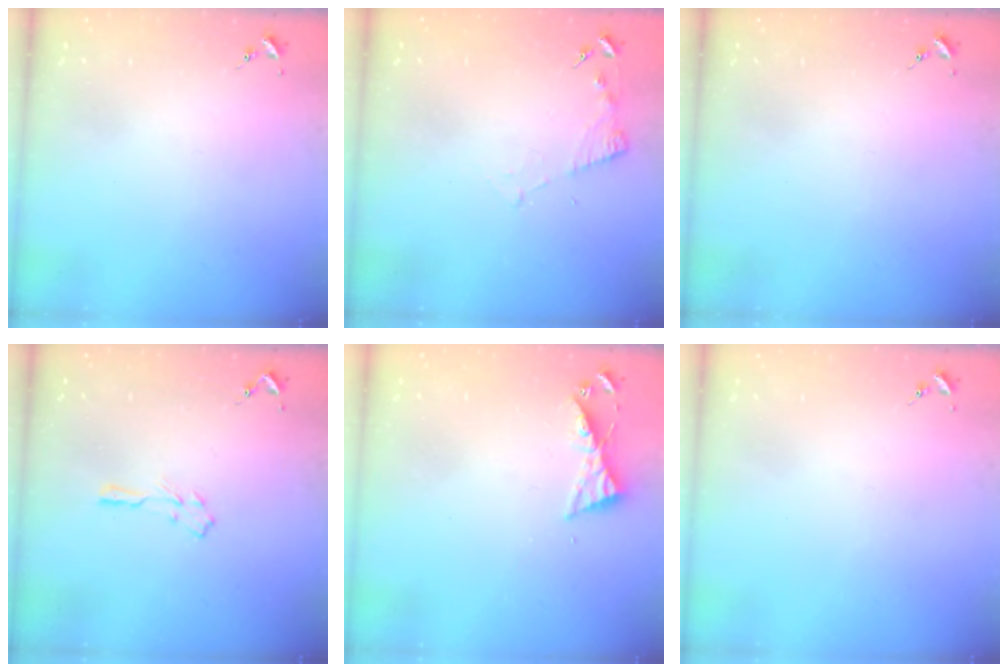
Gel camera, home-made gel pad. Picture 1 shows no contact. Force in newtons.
{"total": 4.6, "press": 4.6, "slide": 0.5}
{"total": 0.0}
{"total": 3.5, "press": 3.5, "slide": 0.4}
{"total": 5.2, "press": 5.2, "slide": 0.4}
{"total": 0.0}